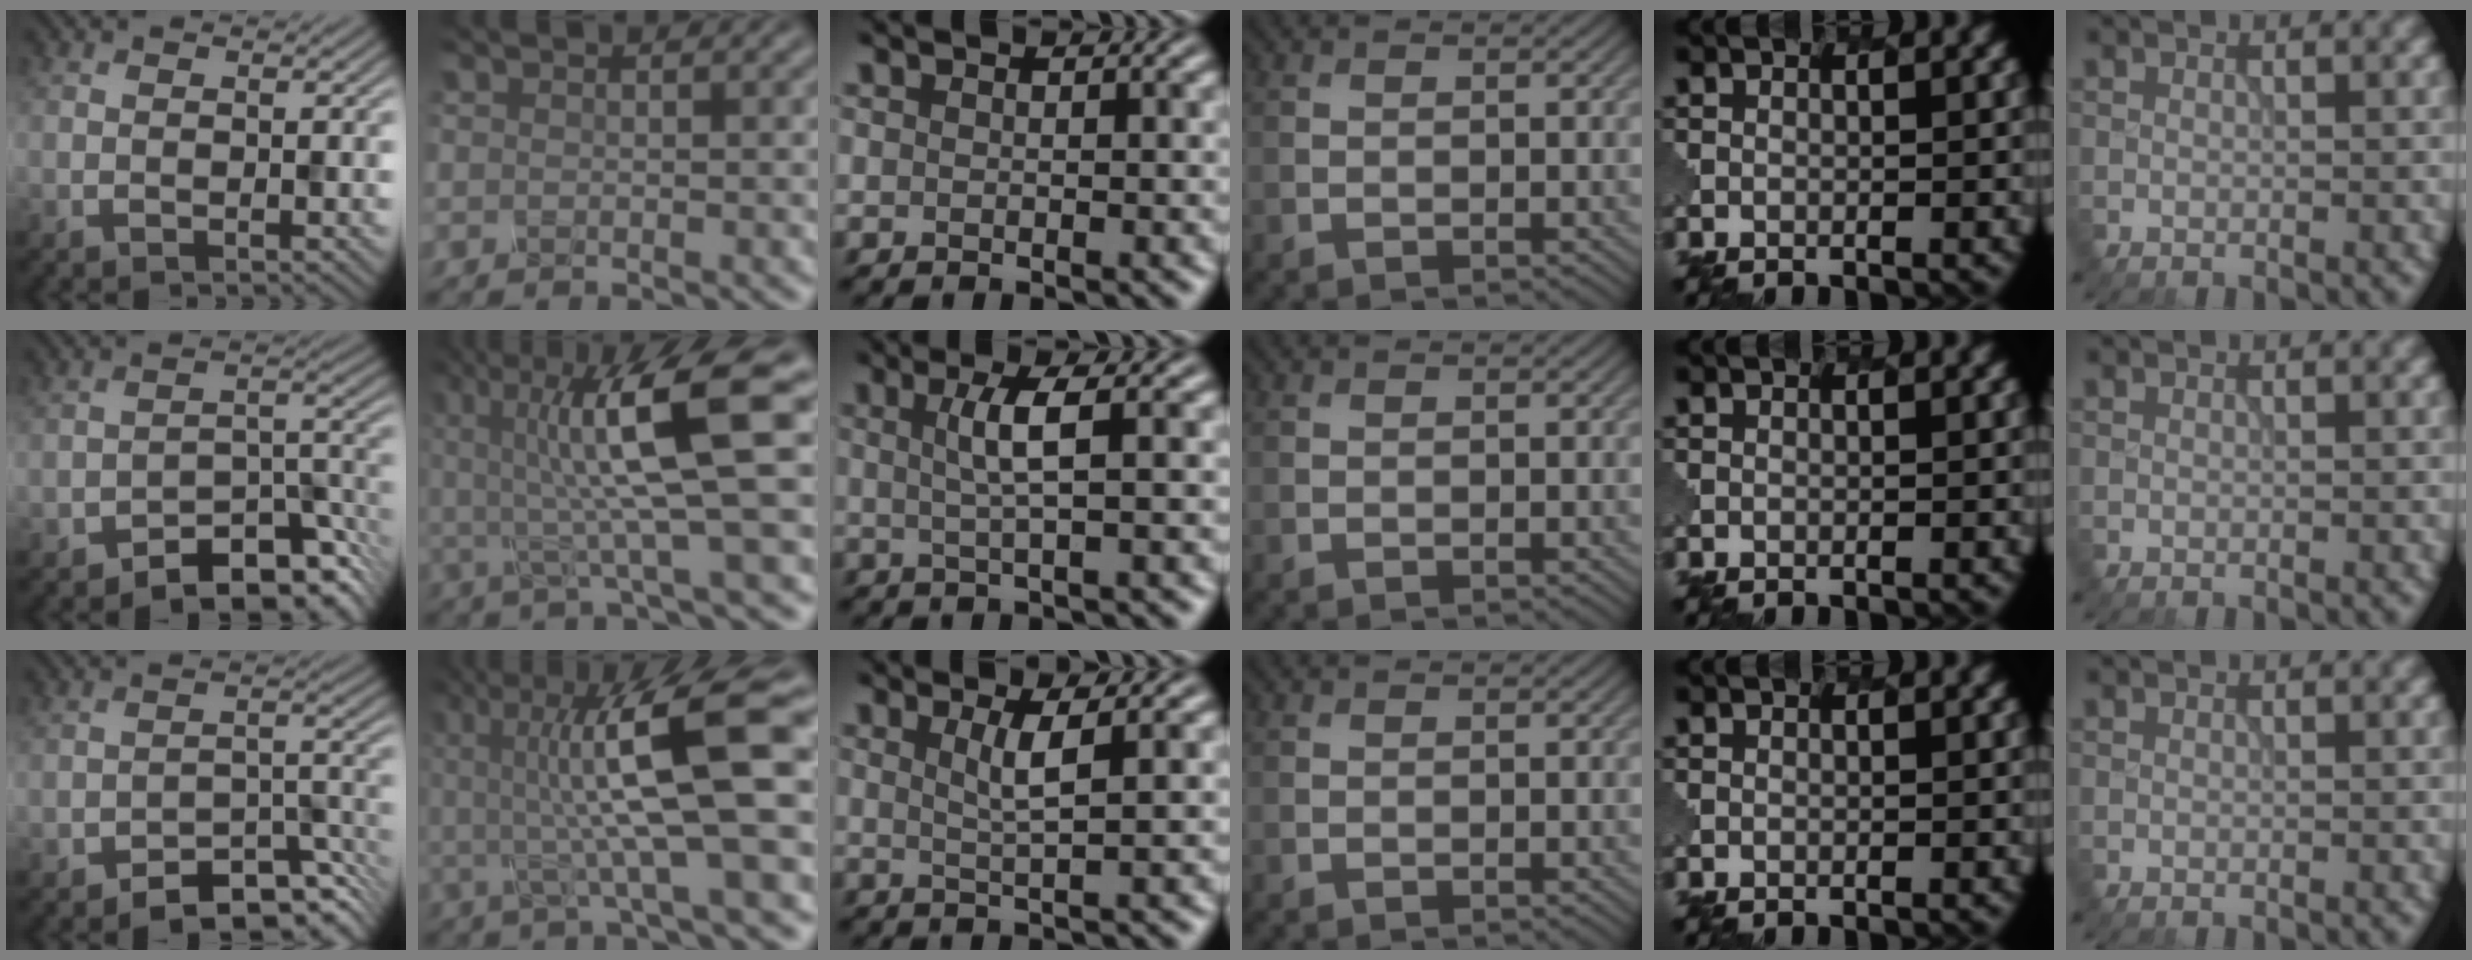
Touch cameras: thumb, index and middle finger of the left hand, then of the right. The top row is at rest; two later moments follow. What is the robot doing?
{"motion": "shake", "object": "salt shaker"}